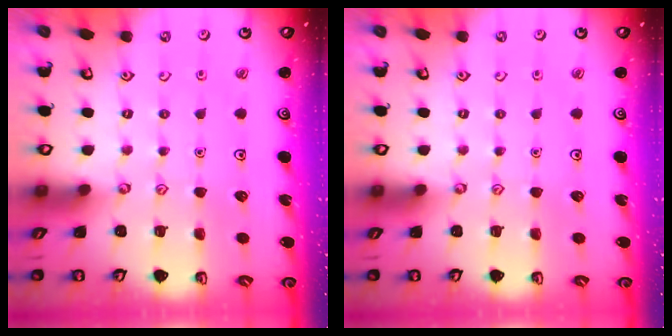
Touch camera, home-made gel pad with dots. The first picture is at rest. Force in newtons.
{"total": 0.0}